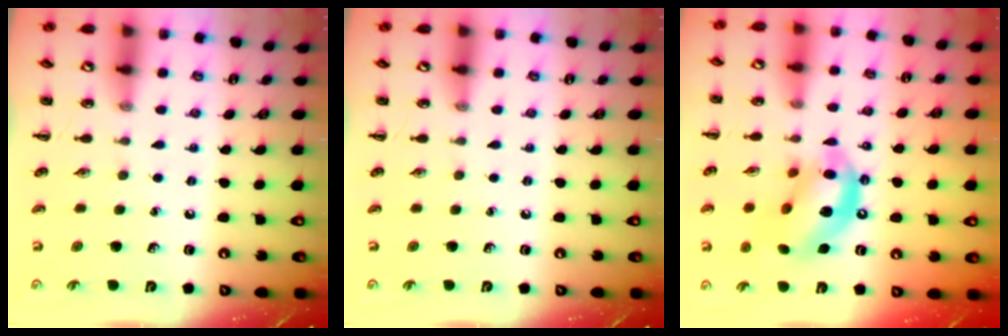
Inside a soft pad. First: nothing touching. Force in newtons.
{"total": 0.0}
{"total": 14.2, "press": 13.7, "slide": 3.7}